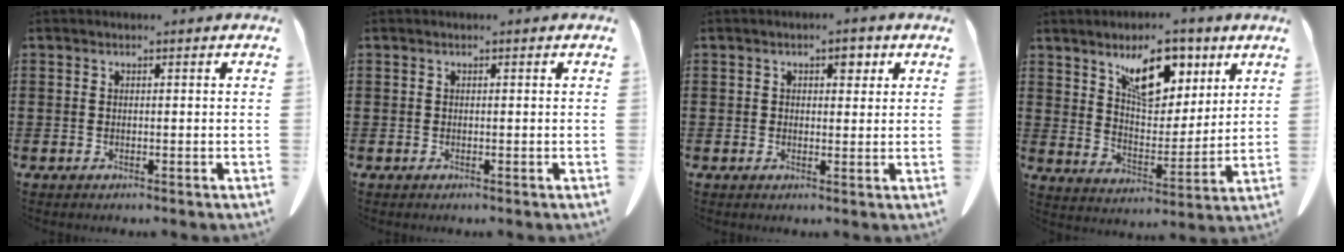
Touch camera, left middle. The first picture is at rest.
{"total": 0.0}
{"total": 2.7, "force": [1.3, 1.4, 1.8], "torque": [-0.023, 0.002, 0.018]}
{"total": 10.3, "force": [6.5, 4.8, 6.4], "torque": [-0.114, -0.013, 0.112]}